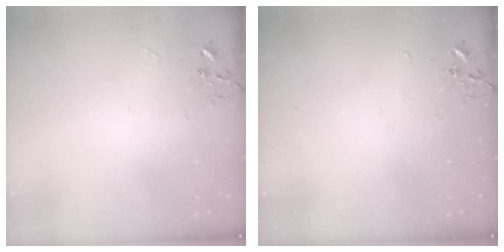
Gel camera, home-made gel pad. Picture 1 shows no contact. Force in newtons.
{"total": 2.3, "press": 2.3, "slide": 0.4}